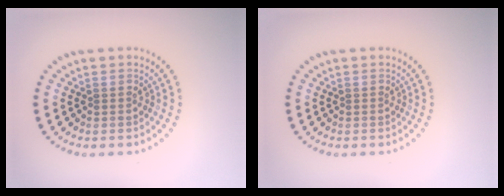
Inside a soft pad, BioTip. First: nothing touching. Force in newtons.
{"total": 0.0}